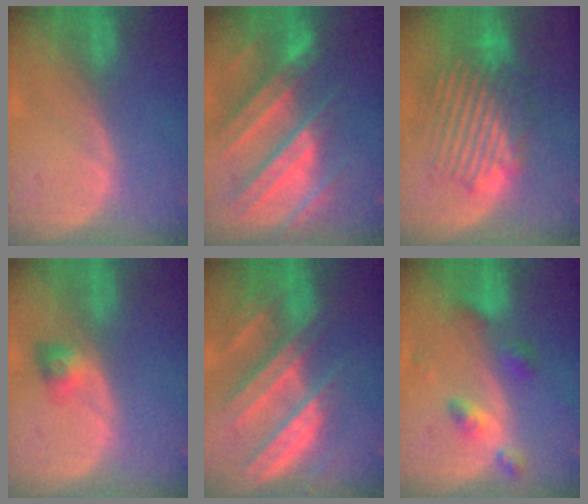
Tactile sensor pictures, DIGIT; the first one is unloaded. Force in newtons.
{"total": 11.1, "press": 9.8, "slide": 5.2}
{"total": 9.7, "press": 9.0, "slide": 3.6}
{"total": 3.0, "press": 2.7, "slide": 1.3}
{"total": 10.1, "press": 9.0, "slide": 4.7}
{"total": 5.5, "press": 4.8, "slide": 2.7}